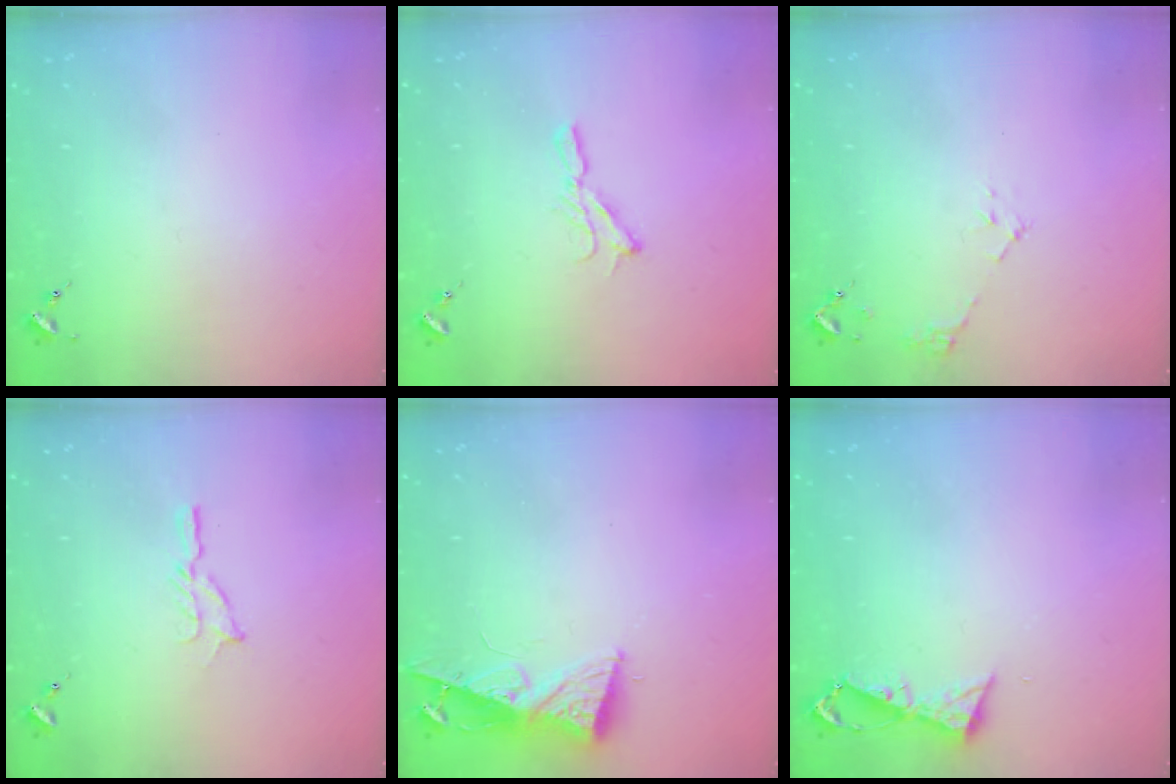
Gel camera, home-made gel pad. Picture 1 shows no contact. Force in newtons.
{"total": 6.2, "press": 6.2, "slide": 0.2}
{"total": 6.4, "press": 6.4, "slide": 0.6}
{"total": 5.0, "press": 5.0, "slide": 0.5}
{"total": 8.4, "press": 8.4, "slide": 0.8}
{"total": 5.4, "press": 5.4, "slide": 0.6}